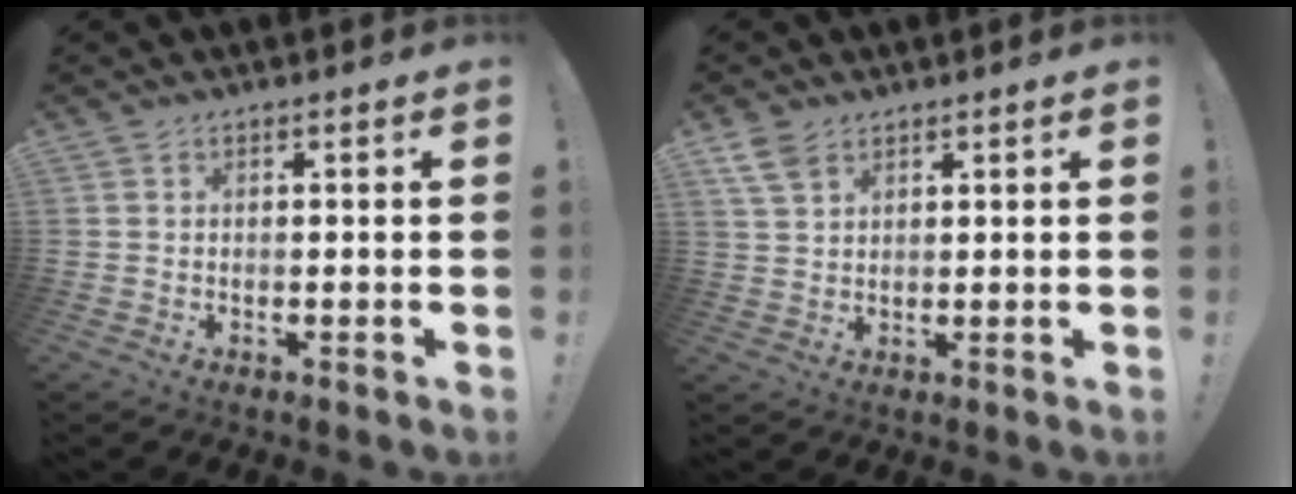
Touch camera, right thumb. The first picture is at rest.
{"total": 5.7, "force": [3.7, 3.2, 2.9], "torque": [-0.052, -0.012, 0.073]}